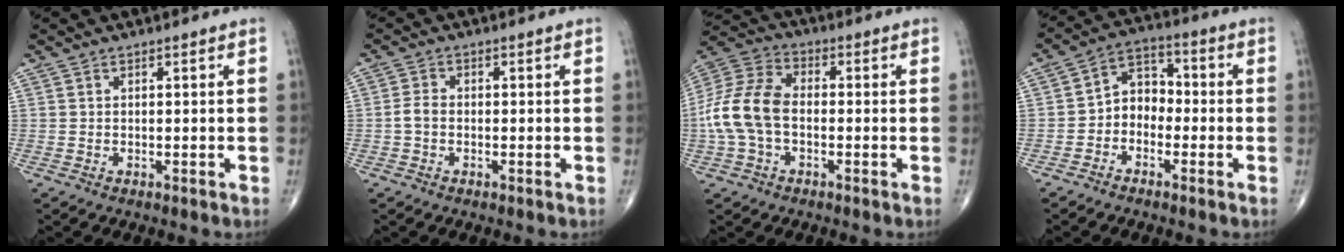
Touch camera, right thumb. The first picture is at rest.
{"total": 2.3, "force": [-0.6, 1.6, 1.6], "torque": [-0.031, 0.007, -0.016]}
{"total": 12.9, "force": [-1.7, 8.3, 9.8], "torque": [-0.210, 0.035, -0.041]}
{"total": 6.6, "force": [-2.1, 5.1, 3.6], "torque": [-0.034, 0.036, -0.055]}